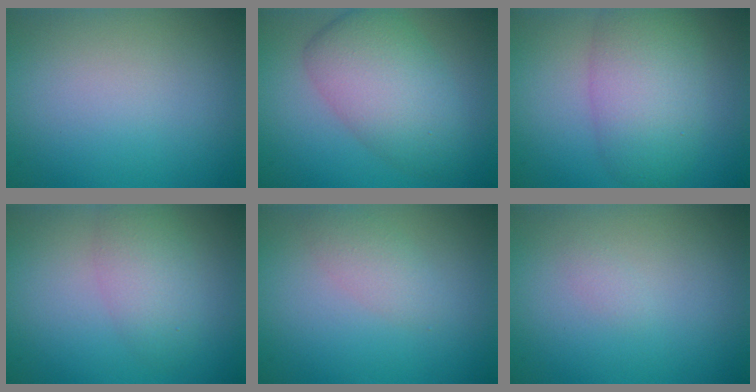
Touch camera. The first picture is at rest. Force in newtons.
{"total": 6.8, "press": 6.8, "slide": 0.0}
{"total": 6.3, "press": 6.3, "slide": 0.3}
{"total": 3.4, "press": 3.4, "slide": 0.1}
{"total": 2.0, "press": 2.0, "slide": 0.1}
{"total": 0.5, "press": 0.5, "slide": 0.0}